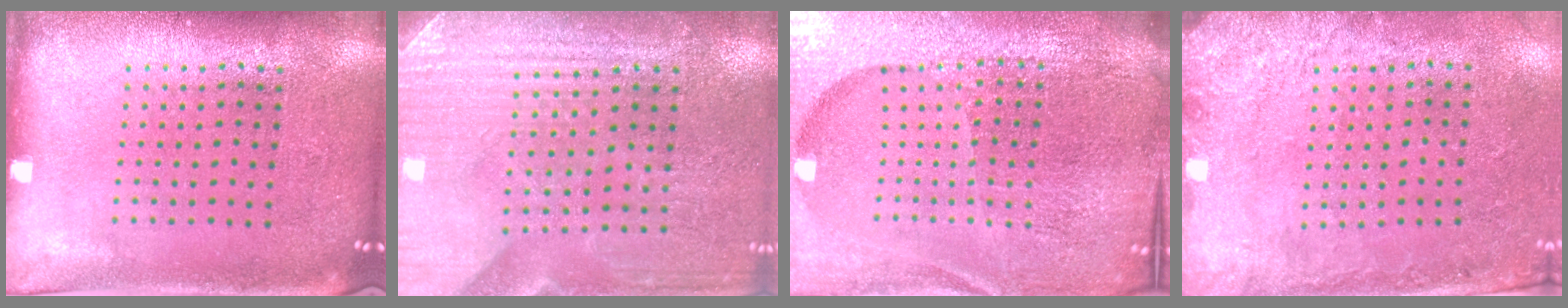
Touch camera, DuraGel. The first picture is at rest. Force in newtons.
{"total": 3.2, "press": 3.1, "slide": 0.5}
{"total": 6.9, "press": 6.0, "slide": 3.4}
{"total": 2.8, "press": 2.0, "slide": 1.9}